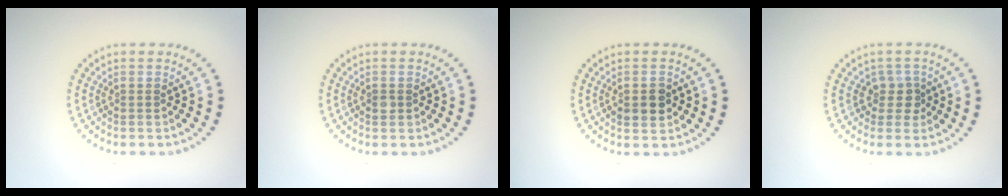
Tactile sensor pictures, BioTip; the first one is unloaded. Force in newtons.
{"total": 0.9, "press": 0.9, "slide": 0.0}
{"total": 2.7, "press": 2.7, "slide": 0.2}
{"total": 1.9, "press": 1.5, "slide": 1.1}